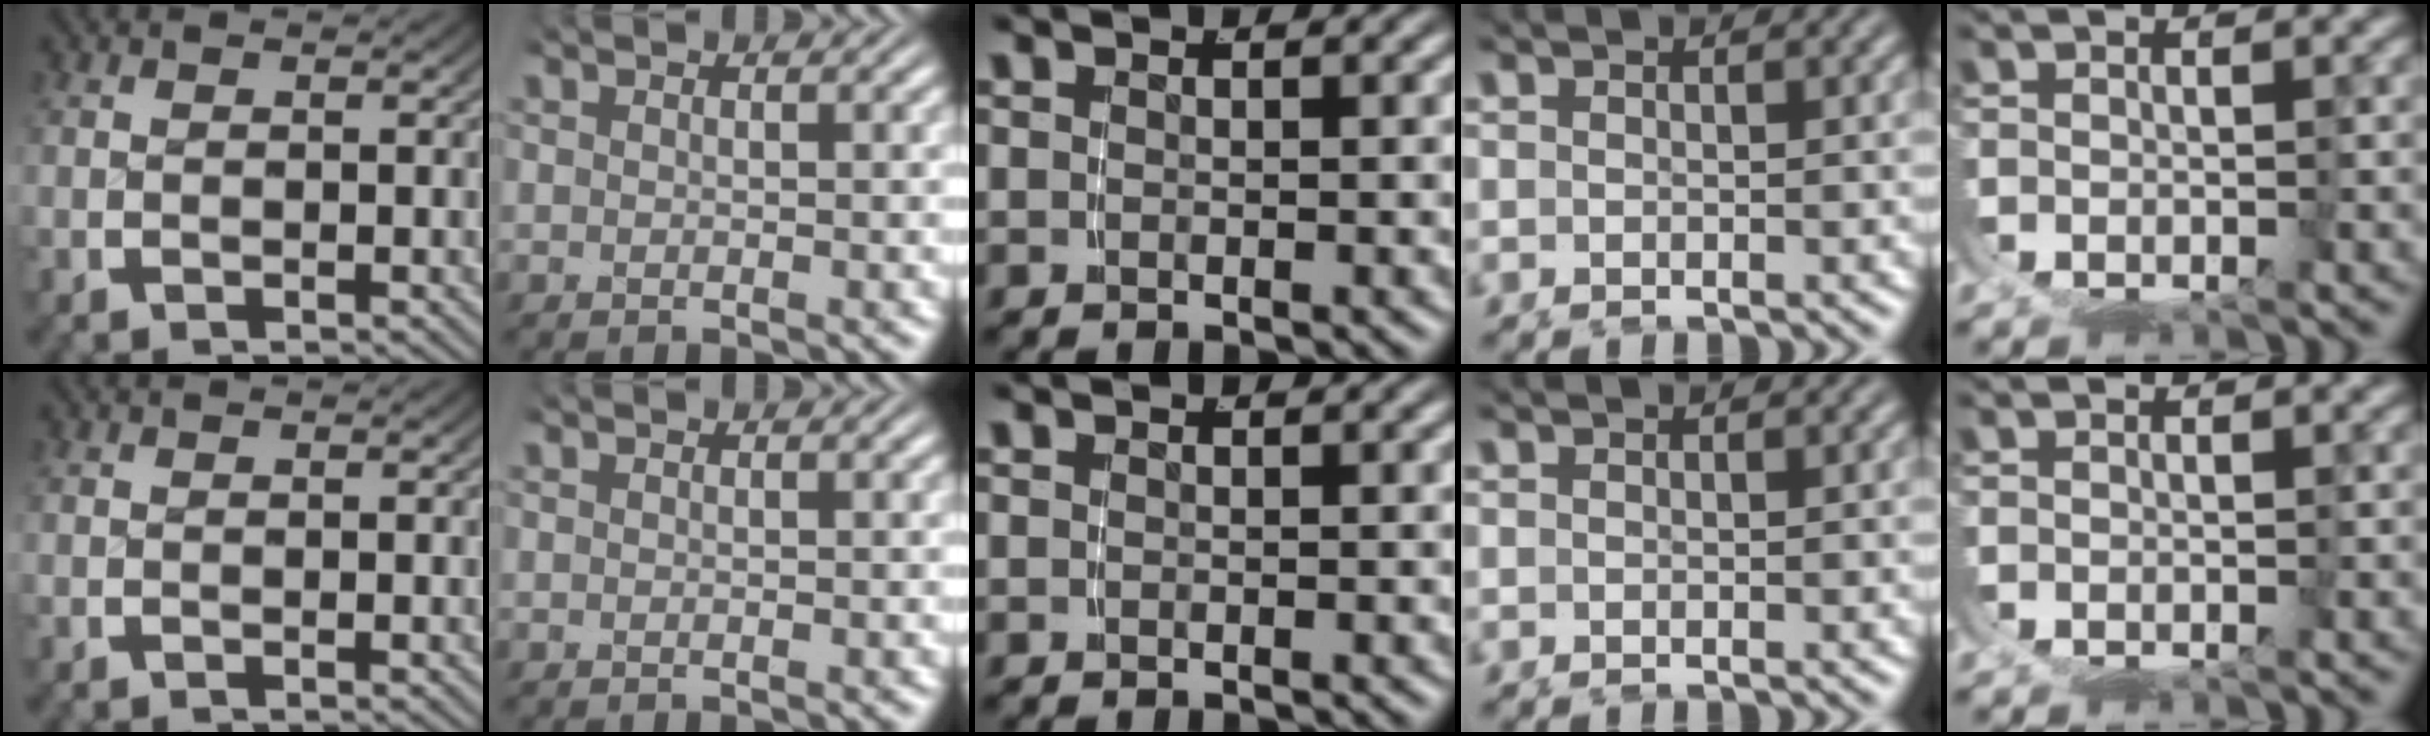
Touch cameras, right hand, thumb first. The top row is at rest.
{}